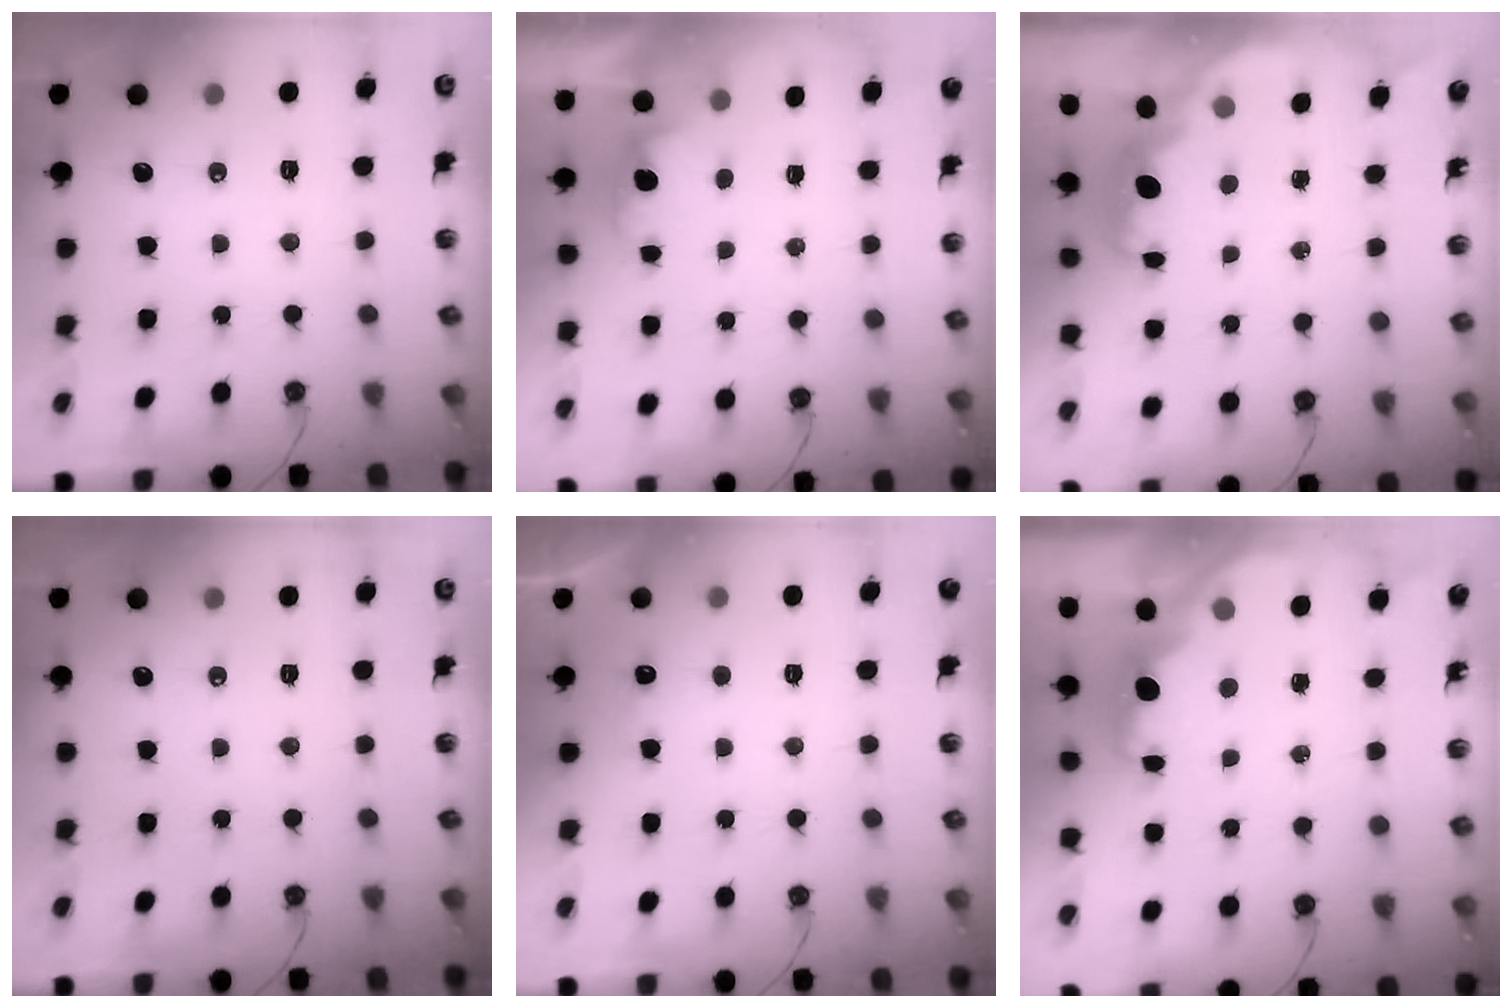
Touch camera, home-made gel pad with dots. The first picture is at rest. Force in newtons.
{"total": 1.3, "press": 1.0, "slide": 0.8}
{"total": 2.3, "press": 2.2, "slide": 0.6}
{"total": 0.0}
{"total": 2.8, "press": 2.6, "slide": 1.0}
{"total": 2.2, "press": 2.1, "slide": 0.8}